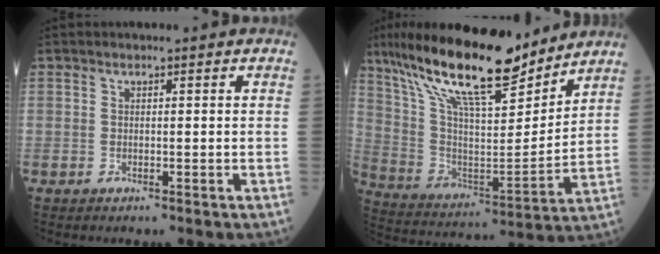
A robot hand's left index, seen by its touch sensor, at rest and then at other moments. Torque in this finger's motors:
{"motor_torque": [1.01, -1.13, 1.05, 0.21]}